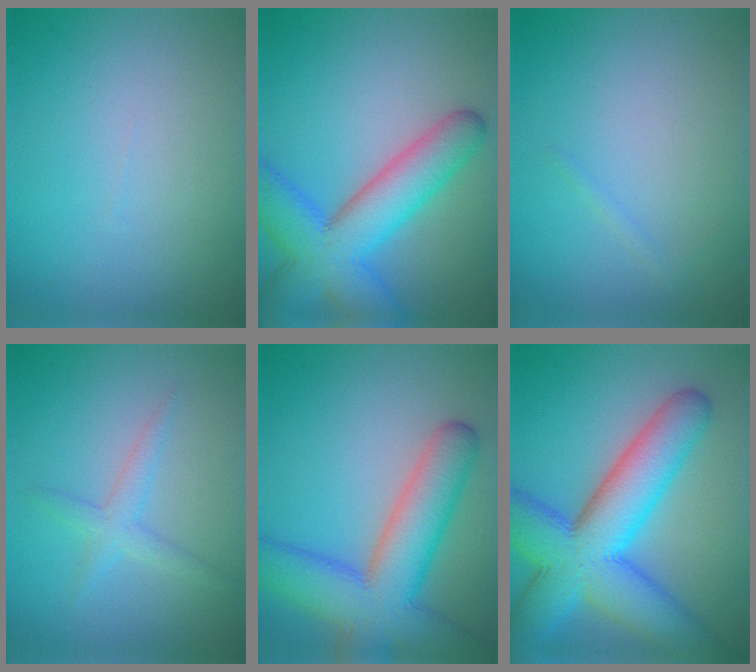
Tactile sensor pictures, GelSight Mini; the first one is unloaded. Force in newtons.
{"total": 8.3, "press": 8.3, "slide": 0.4}
{"total": 0.5, "press": 0.5, "slide": 0.0}
{"total": 2.0, "press": 2.0, "slide": 0.1}
{"total": 9.6, "press": 9.6, "slide": 0.6}
{"total": 11.8, "press": 11.8, "slide": 0.3}